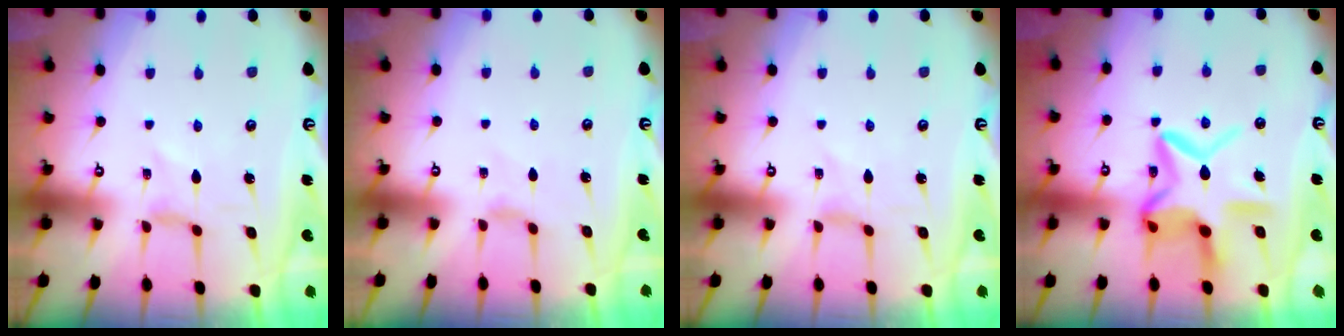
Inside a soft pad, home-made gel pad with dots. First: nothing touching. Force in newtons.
{"total": 1.0, "press": 0.9, "slide": 0.4}
{"total": 0.0}
{"total": 15.4, "press": 15.3, "slide": 1.3}